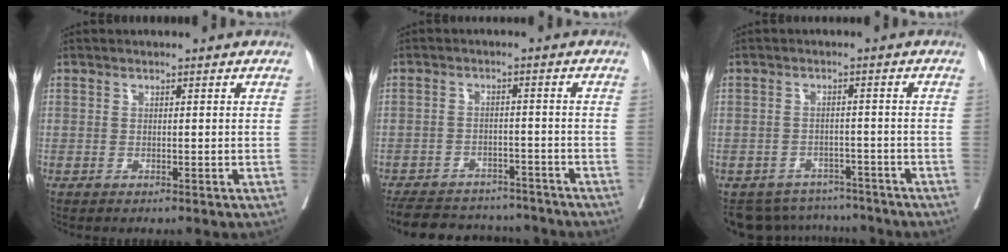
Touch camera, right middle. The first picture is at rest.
{"total": 15.1, "force": [-13.5, 5.0, 4.4], "torque": [-0.101, 0.003, -0.182]}
{"total": 8.6, "force": [-8.0, 3.2, 0.0], "torque": [-0.001, 0.012, -0.105]}